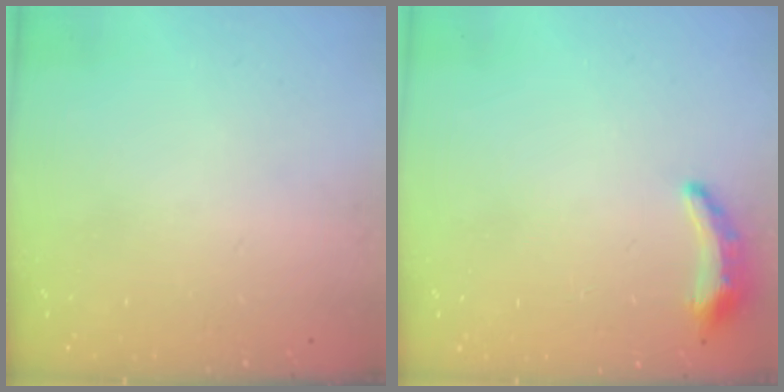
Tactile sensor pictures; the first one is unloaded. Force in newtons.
{"total": 7.2, "press": 6.9, "slide": 2.1}